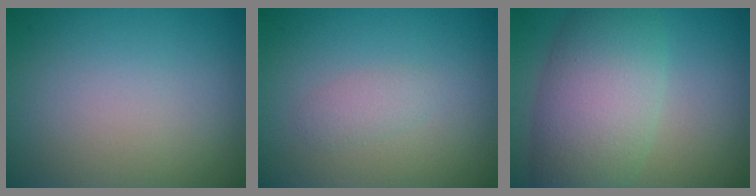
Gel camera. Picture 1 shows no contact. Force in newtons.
{"total": 1.2, "press": 1.2, "slide": 0.0}
{"total": 7.8, "press": 7.8, "slide": 0.4}